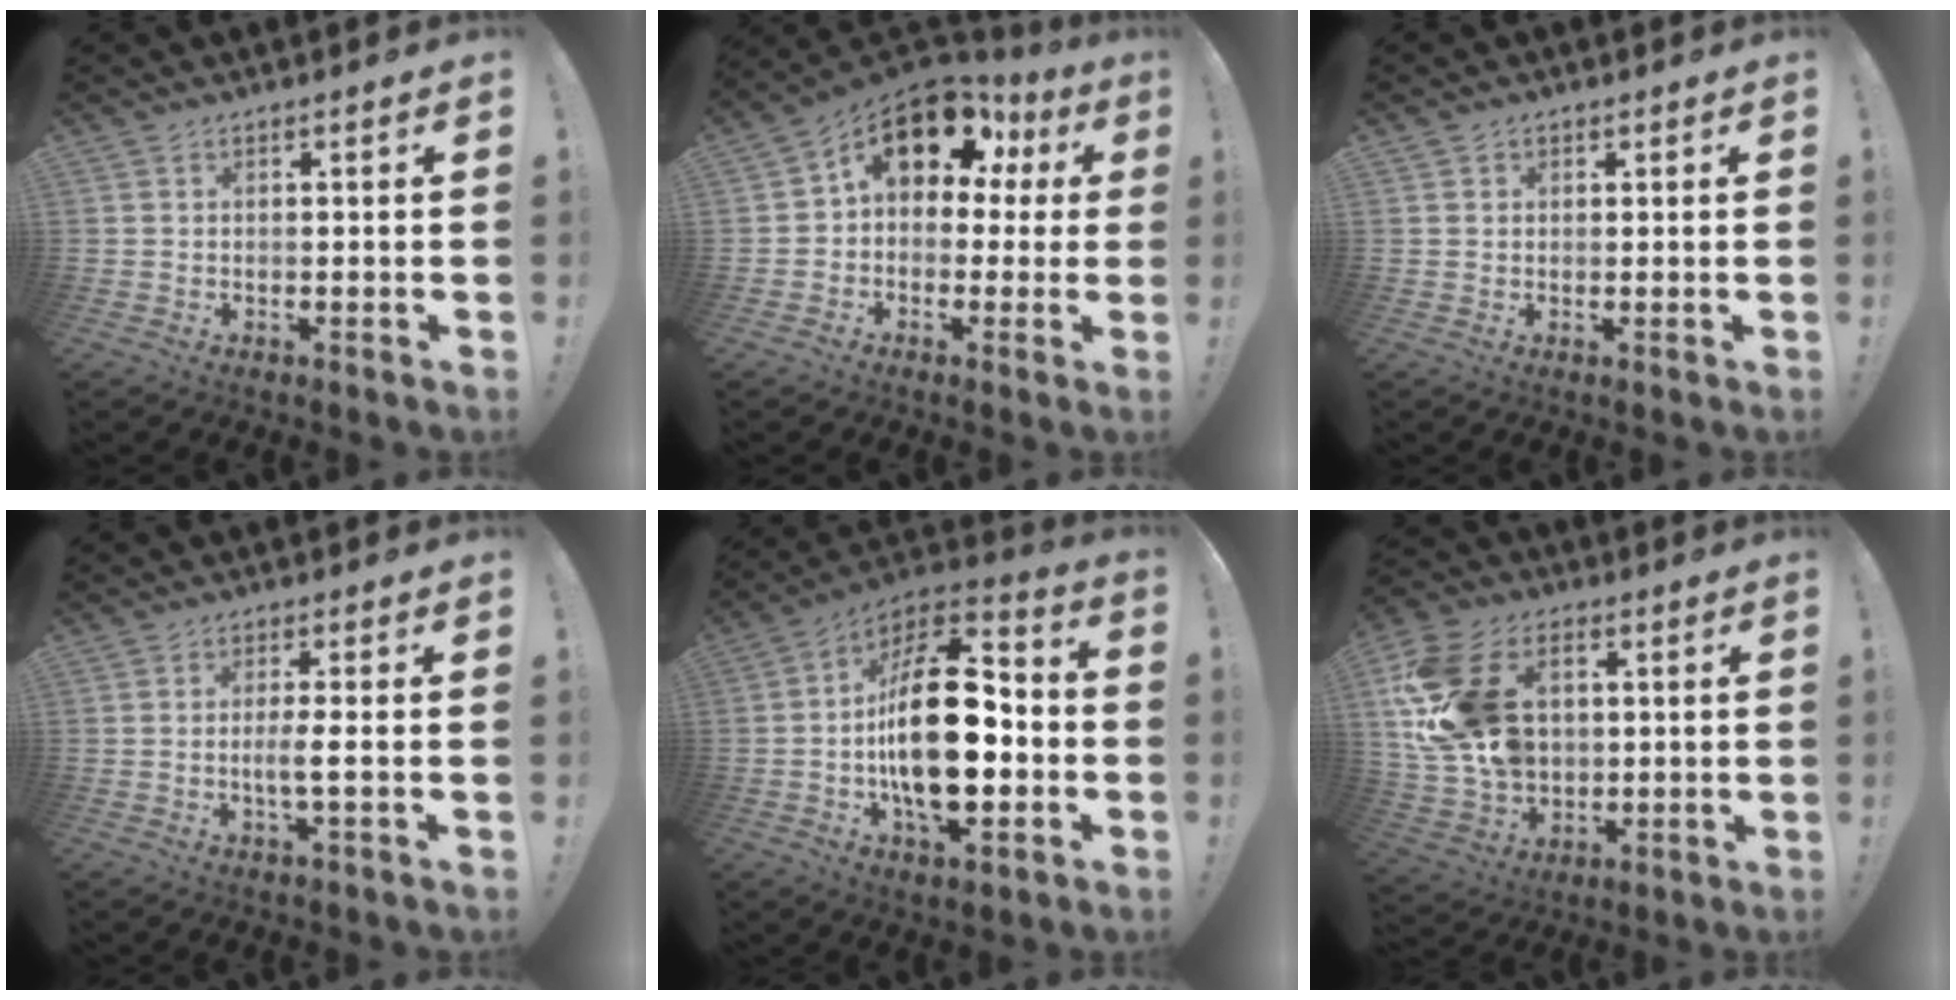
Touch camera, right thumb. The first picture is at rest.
{"total": 14.2, "force": [6.7, 8.3, 9.4], "torque": [-0.137, -0.032, 0.120]}
{"total": 0.9, "force": [0.5, 0.8, 0.1], "torque": [0.003, -0.002, 0.008]}
{"total": 4.3, "force": [-0.8, 0.3, 4.2], "torque": [-0.076, -0.001, -0.016]}
{"total": 24.8, "force": [-2.9, 12.4, 21.3], "torque": [-0.378, 0.014, -0.045]}
{"total": 21.6, "force": [4.8, 15.9, 13.9], "torque": [-0.255, -0.014, 0.096]}